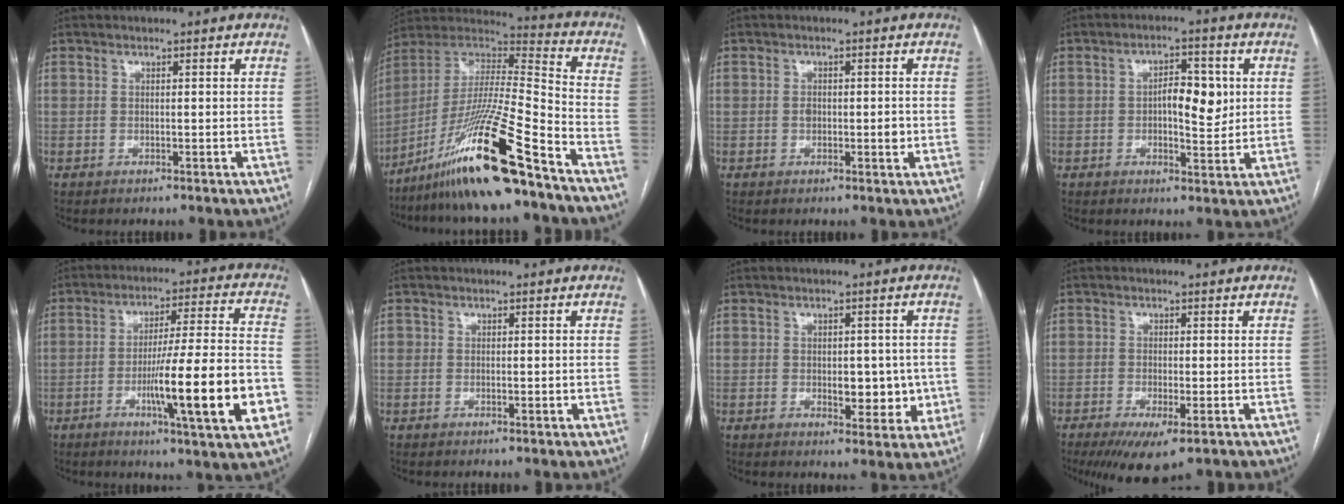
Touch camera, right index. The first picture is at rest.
{"total": 21.5, "force": [-14.5, 0.2, 16.0], "torque": [-0.326, -0.023, -0.267]}
{"total": 2.3, "force": [-0.2, 1.2, 2.0], "torque": [-0.028, 0.003, 0.000]}
{"total": 6.5, "force": [0.6, 2.6, 5.9], "torque": [-0.091, 0.007, 0.009]}
{"total": 17.6, "force": [-5.3, 0.3, 16.8], "torque": [-0.243, -0.004, -0.077]}
{"total": 0.9, "force": [-0.2, 0.5, 0.7], "torque": [-0.009, 0.003, 0.000]}
{"total": 6.1, "force": [-0.8, 3.3, 5.1], "torque": [-0.056, 0.005, 0.000]}
{"total": 7.2, "force": [-4.5, 1.7, 5.4], "torque": [-0.083, -0.018, -0.069]}